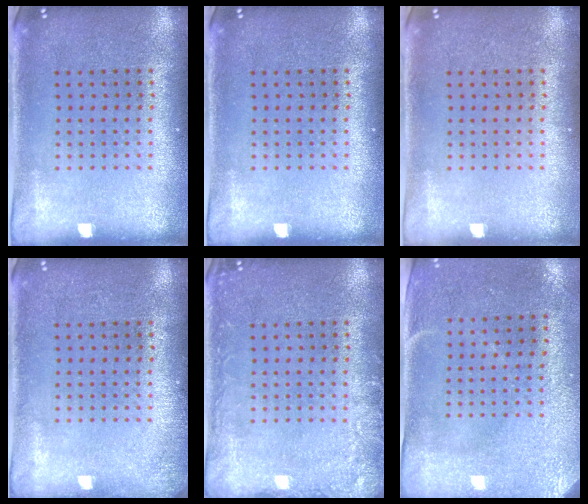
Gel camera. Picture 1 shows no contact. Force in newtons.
{"total": 0.0}
{"total": 0.0}
{"total": 1.0, "press": 1.0, "slide": 0.3}
{"total": 2.2, "press": 2.1, "slide": 0.2}
{"total": 2.9, "press": 2.4, "slide": 1.6}